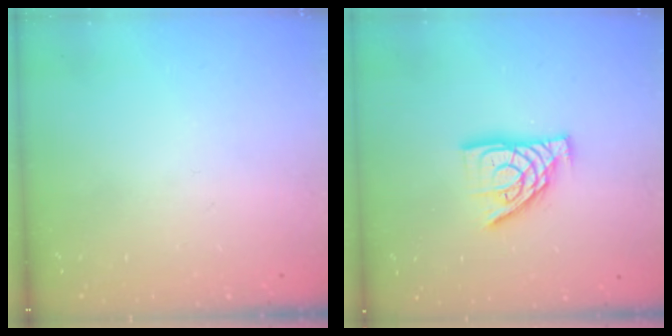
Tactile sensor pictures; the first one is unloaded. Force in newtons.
{"total": 12.1, "press": 12.0, "slide": 1.4}